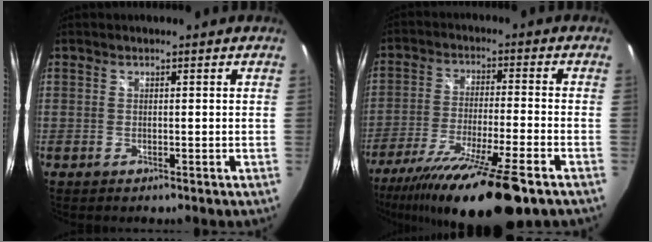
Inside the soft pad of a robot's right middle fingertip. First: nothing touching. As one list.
[{"total": 18.7, "force": [-13.9, 0.1, 12.5], "torque": [-0.236, -0.050, -0.235]}]